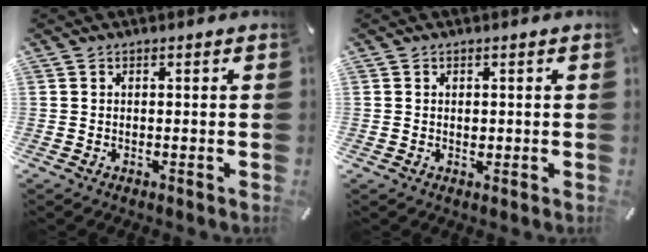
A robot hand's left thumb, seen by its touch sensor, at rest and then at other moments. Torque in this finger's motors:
{"motor_torque": [0.46, 0.51, 0.05, -0.19, 0.08]}